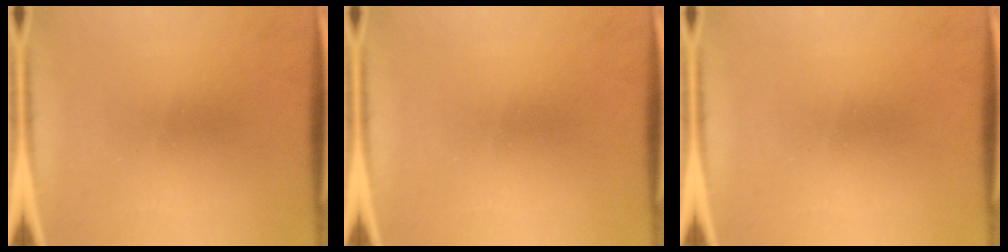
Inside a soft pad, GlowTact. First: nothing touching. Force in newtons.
{"total": 0.0}
{"total": 0.0}